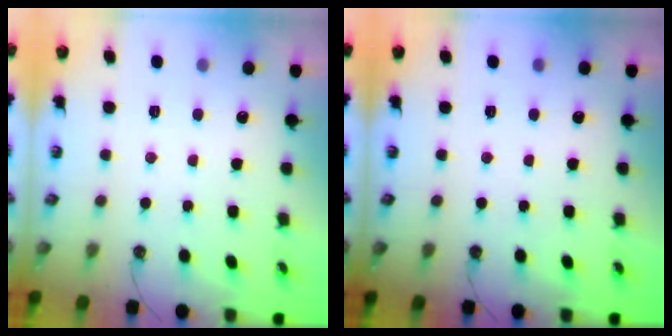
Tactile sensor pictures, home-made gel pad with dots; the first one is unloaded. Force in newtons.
{"total": 0.0}